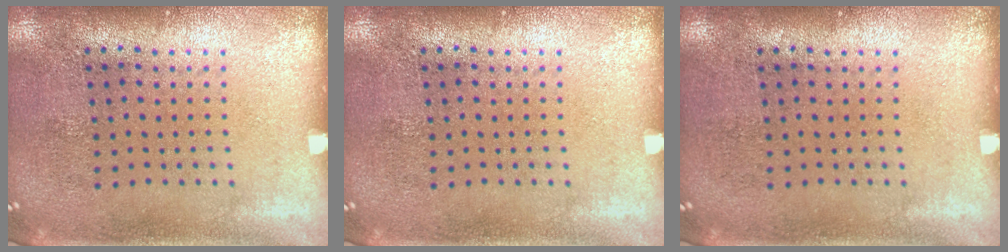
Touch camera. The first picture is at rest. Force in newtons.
{"total": 0.0}
{"total": 0.0}